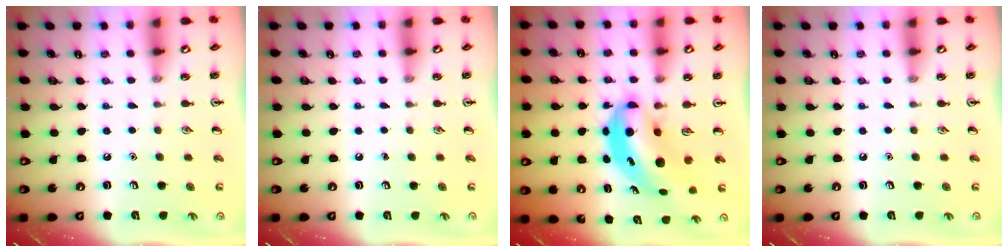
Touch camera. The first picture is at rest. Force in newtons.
{"total": 0.0}
{"total": 7.7, "press": 7.5, "slide": 2.0}
{"total": 0.0}